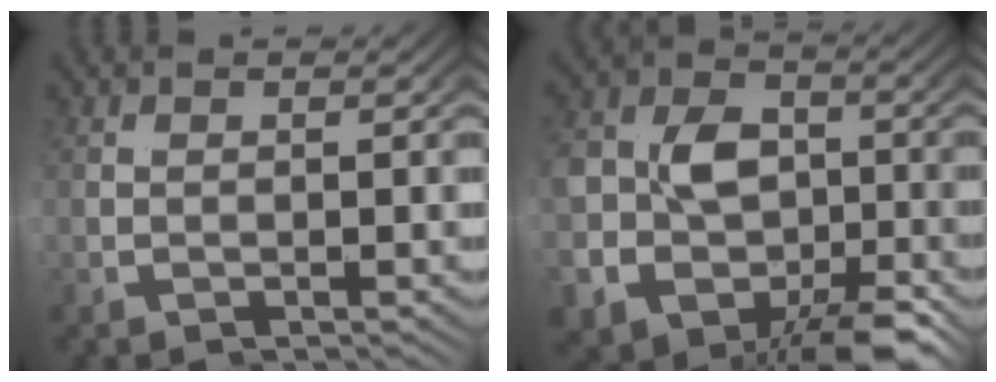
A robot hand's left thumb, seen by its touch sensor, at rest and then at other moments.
{"total": 12.6, "force": [-2.1, 9.2, 8.4], "torque": [-0.139, -0.022, -0.032]}